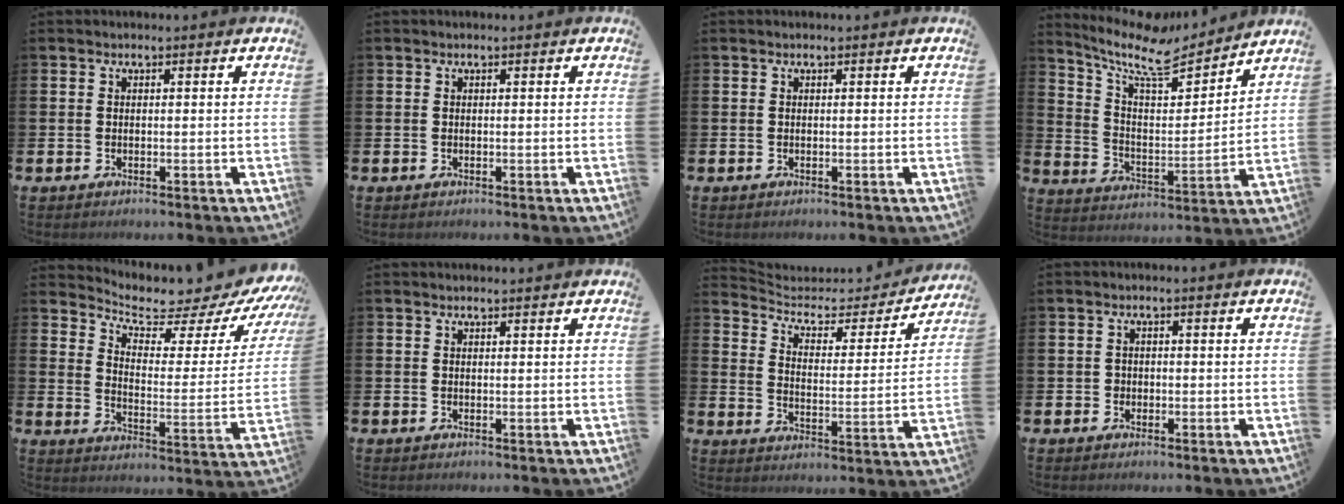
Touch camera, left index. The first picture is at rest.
{"total": 0.0}
{"total": 0.0}
{"total": 10.3, "force": [8.7, 3.1, 4.6], "torque": [-0.117, -0.061, 0.146]}
{"total": 5.6, "force": [5.2, 1.5, 1.5], "torque": [-0.041, -0.058, 0.076]}
{"total": 0.7, "force": [0.7, -0.1, 0.1], "torque": [0.009, -0.005, 0.012]}
{"total": 5.0, "force": [4.2, 2.4, 1.2], "torque": [-0.055, -0.035, 0.065]}
{"total": 1.0, "force": [-0.1, 1.0, 0.1], "torque": [0.006, 0.003, -0.006]}